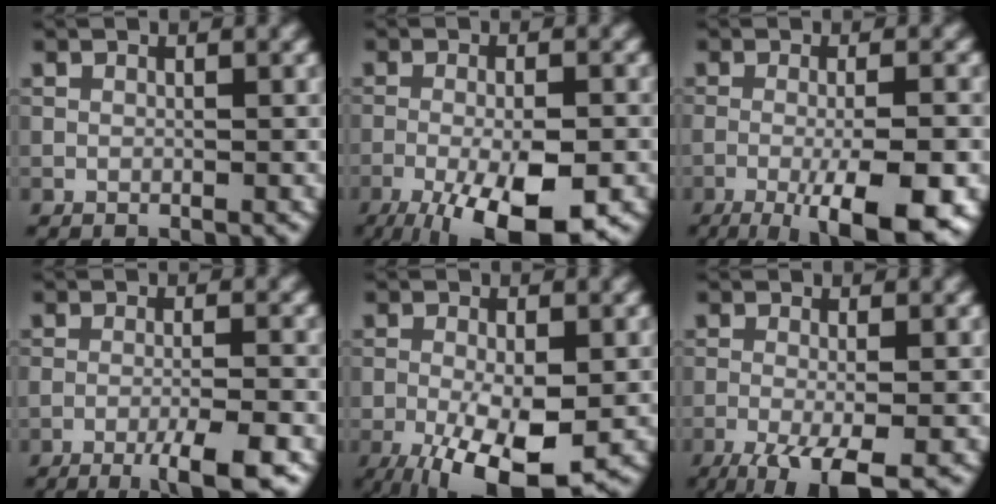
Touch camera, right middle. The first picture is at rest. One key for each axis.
{"total": 10.9, "fx": -5.4, "fy": 3.3, "fz": 8.8, "tx": -0.146, "ty": -0.016, "tz": -0.087}
{"total": 9.6, "fx": -3.9, "fy": 2.5, "fz": 8.4, "tx": -0.117, "ty": -0.007, "tz": -0.054}
{"total": 5.1, "fx": -2.9, "fy": 0.8, "fz": 4.1, "tx": -0.060, "ty": 0.000, "tz": -0.051}
{"total": 8.8, "fx": -3.4, "fy": 3.4, "fz": 7.4, "tx": -0.139, "ty": -0.023, "tz": -0.046}
{"total": 6.5, "fx": -3.4, "fy": 1.6, "fz": 5.3, "tx": -0.083, "ty": -0.006, "tz": -0.064}